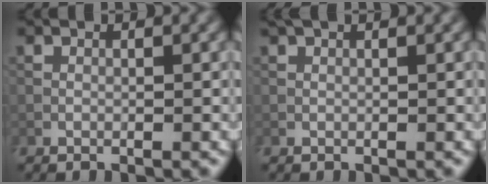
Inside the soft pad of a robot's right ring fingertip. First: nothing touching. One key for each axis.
{"total": 1.7, "fx": 1.2, "fy": 0.5, "fz": 1.1, "tx": -0.022, "ty": 0.003, "tz": 0.012}